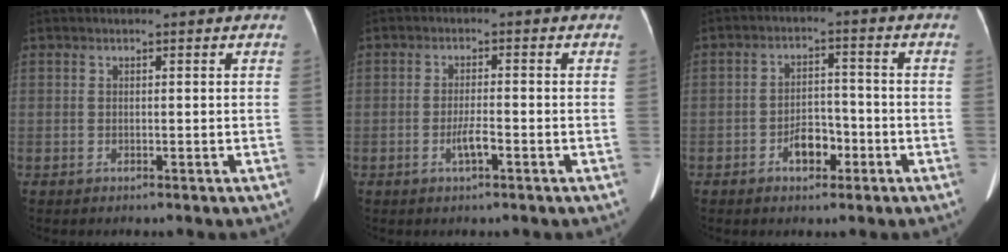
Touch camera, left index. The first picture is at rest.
{"total": 2.6, "force": [-1.3, 0.3, 2.3], "torque": [-0.045, -0.001, -0.025]}
{"total": 4.7, "force": [-2.4, 2.7, 3.0], "torque": [-0.055, 0.013, -0.039]}